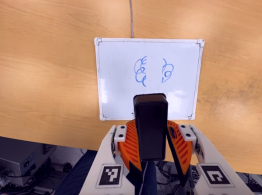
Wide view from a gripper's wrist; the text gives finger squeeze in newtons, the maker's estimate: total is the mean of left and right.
{"total": 7.2, "left": 8.1, "right": 6.3}